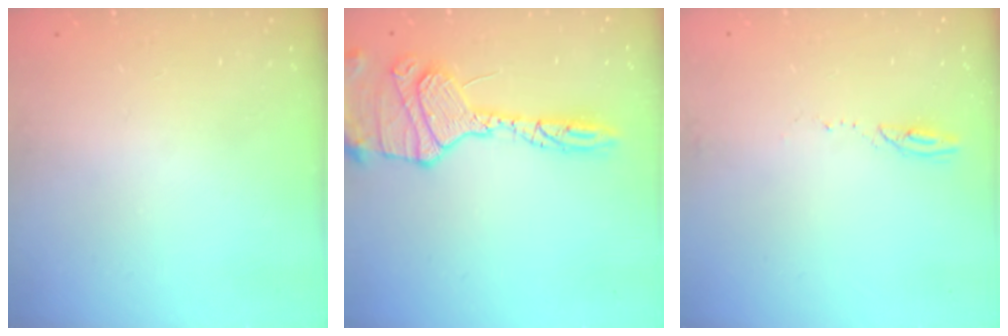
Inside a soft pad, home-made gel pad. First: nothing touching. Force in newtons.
{"total": 17.9, "press": 17.7, "slide": 2.5}
{"total": 3.3, "press": 3.3, "slide": 0.4}